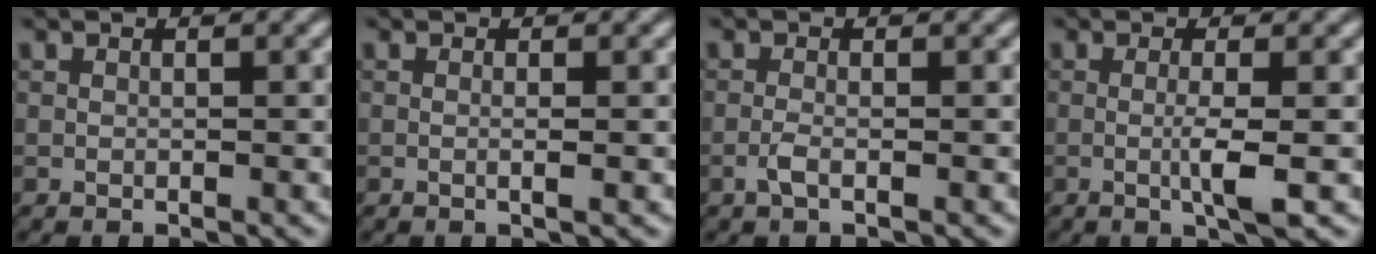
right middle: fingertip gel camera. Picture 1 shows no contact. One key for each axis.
{"total": 1.2, "fx": -0.1, "fy": 0.3, "fz": 1.2, "tx": -0.015, "ty": -0.002, "tz": -0.006}
{"total": 1.2, "fx": -0.6, "fy": 0.3, "fz": 1.1, "tx": -0.023, "ty": 0.002, "tz": -0.015}
{"total": 2.8, "fx": -0.4, "fy": 0.3, "fz": 2.7, "tx": -0.050, "ty": -0.007, "tz": -0.010}